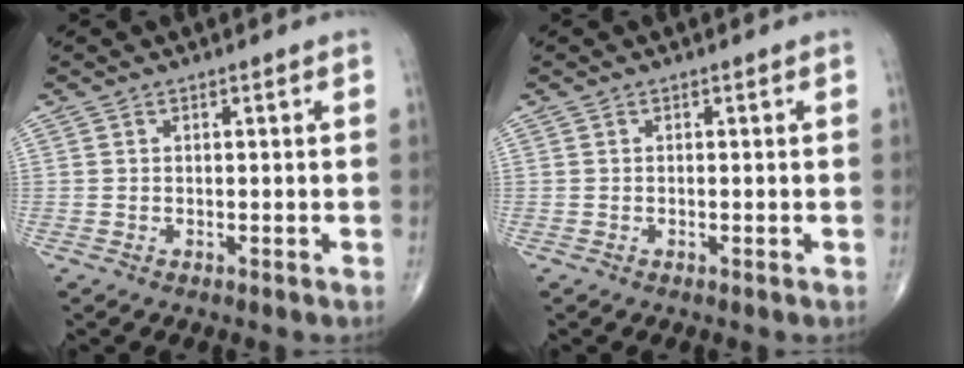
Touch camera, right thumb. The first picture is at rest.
{"total": 0.0}